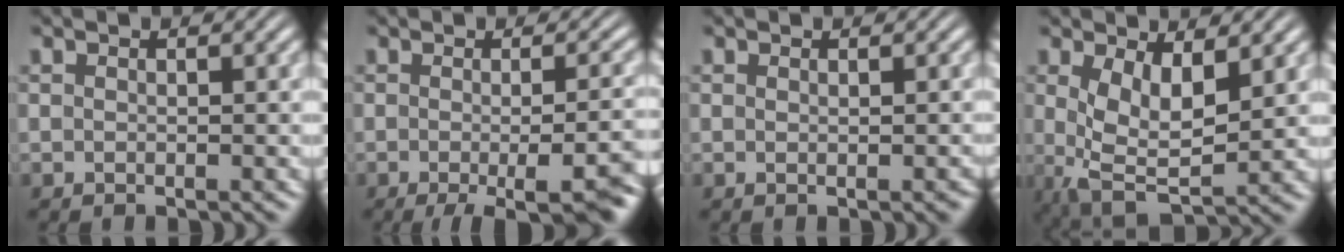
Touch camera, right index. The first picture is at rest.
{"total": 9.0, "force": [-5.9, 3.0, 6.0], "torque": [-0.070, -0.025, -0.078]}
{"total": 0.5, "force": [-0.1, -0.2, 0.5], "torque": [-0.003, -0.002, 0.000]}
{"total": 7.1, "force": [-1.4, 4.2, 5.5], "torque": [-0.120, -0.052, 0.002]}